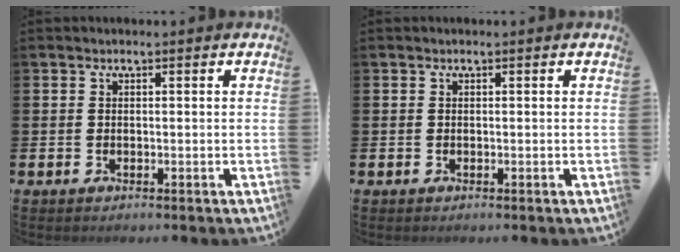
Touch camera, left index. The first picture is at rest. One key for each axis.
{"total": 0.0}